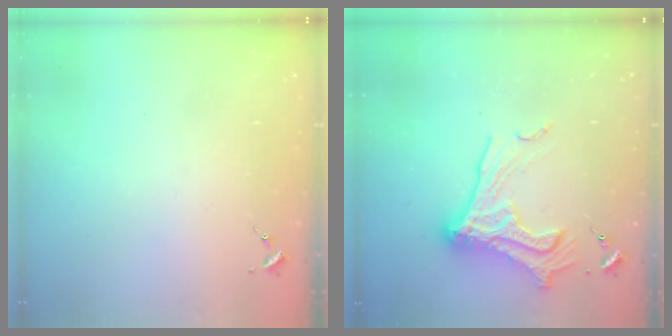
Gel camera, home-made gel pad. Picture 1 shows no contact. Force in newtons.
{"total": 19.2, "press": 19.1, "slide": 2.0}